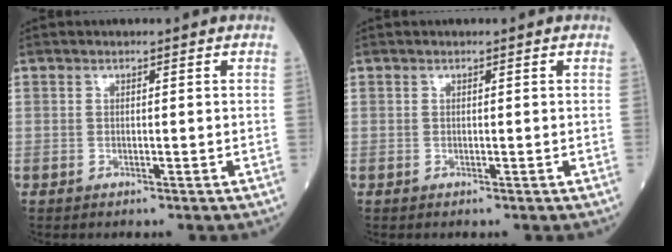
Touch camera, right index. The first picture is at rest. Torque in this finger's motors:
{"motor_torque": [0.00, 0.00, 0.04, 0.00]}